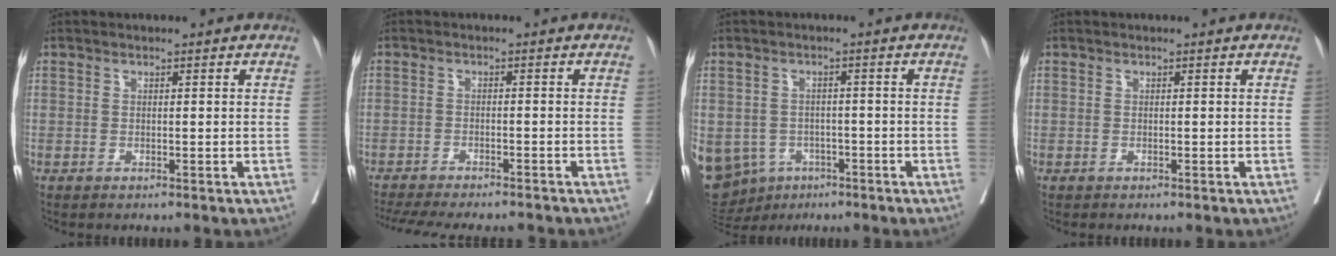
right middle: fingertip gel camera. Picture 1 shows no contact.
{"total": 15.1, "force": [-13.6, 2.6, 6.1], "torque": [-0.127, -0.022, -0.184]}
{"total": 17.5, "force": [-7.5, 14.3, 6.7], "torque": [-0.208, 0.000, -0.096]}
{"total": 0.0}